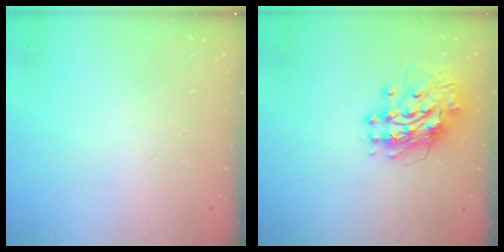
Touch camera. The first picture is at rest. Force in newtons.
{"total": 12.0, "press": 11.9, "slide": 1.7}